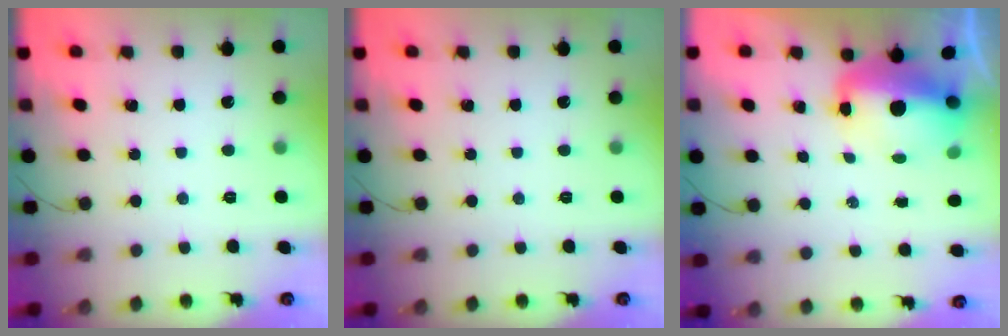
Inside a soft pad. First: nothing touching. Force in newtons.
{"total": 0.0}
{"total": 10.6, "press": 10.4, "slide": 2.1}